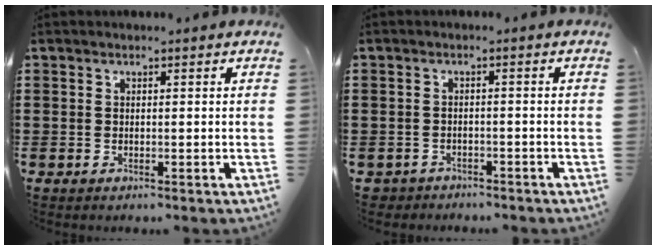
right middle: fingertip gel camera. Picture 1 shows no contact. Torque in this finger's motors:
{"motor_torque": [-0.45, 0.26, -0.05, -0.02]}